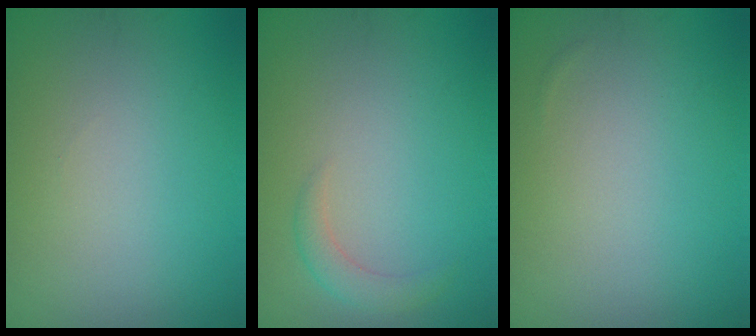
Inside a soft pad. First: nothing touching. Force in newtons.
{"total": 1.6, "press": 1.6, "slide": 0.1}
{"total": 0.0}